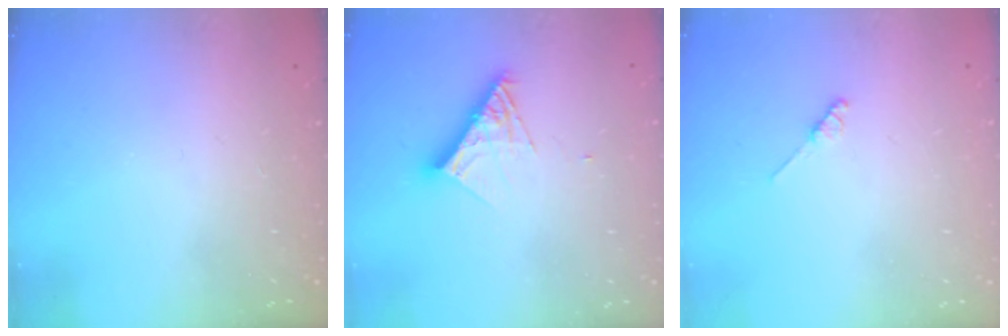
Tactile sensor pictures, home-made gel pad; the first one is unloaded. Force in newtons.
{"total": 9.3, "press": 9.2, "slide": 0.8}
{"total": 2.0, "press": 1.9, "slide": 0.3}